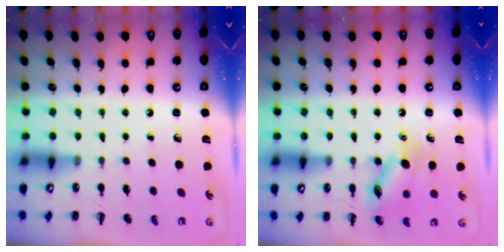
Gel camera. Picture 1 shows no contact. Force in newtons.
{"total": 12.3, "press": 12.3, "slide": 0.9}